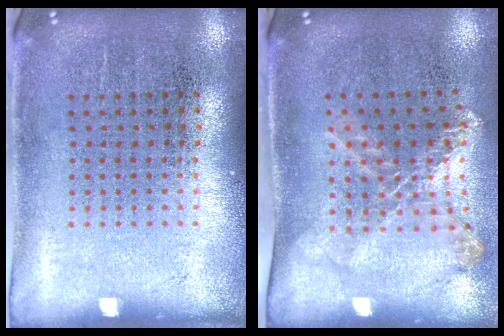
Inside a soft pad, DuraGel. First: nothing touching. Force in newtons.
{"total": 1.5, "press": 1.3, "slide": 0.8}